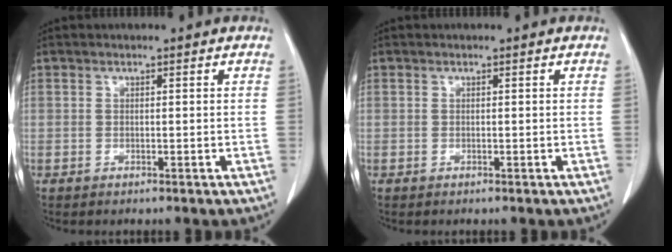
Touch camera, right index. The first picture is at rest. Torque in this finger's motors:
{"motor_torque": [0.00, 0.00, 0.00, 0.00]}